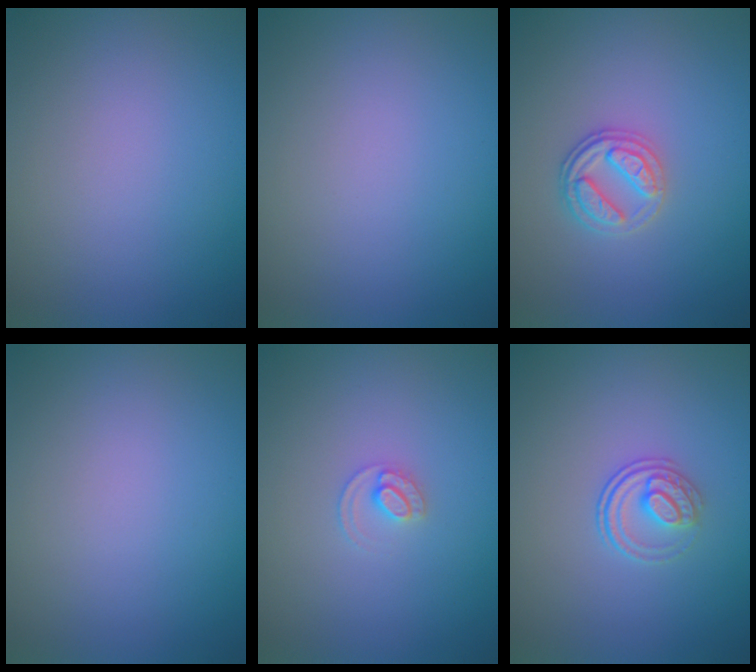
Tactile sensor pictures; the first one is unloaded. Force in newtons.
{"total": 0.0}
{"total": 2.6, "press": 2.5, "slide": 0.8}
{"total": 0.0}
{"total": 1.5, "press": 1.5, "slide": 0.2}
{"total": 2.3, "press": 1.7, "slide": 1.5}